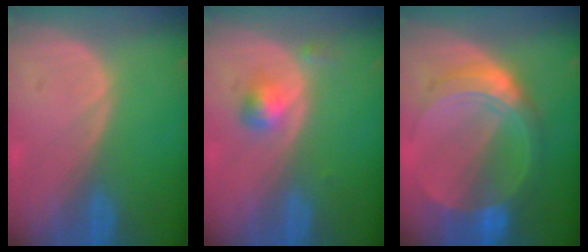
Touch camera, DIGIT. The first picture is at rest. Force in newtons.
{"total": 2.8, "press": 2.7, "slide": 0.2}
{"total": 8.5, "press": 8.5, "slide": 0.6}